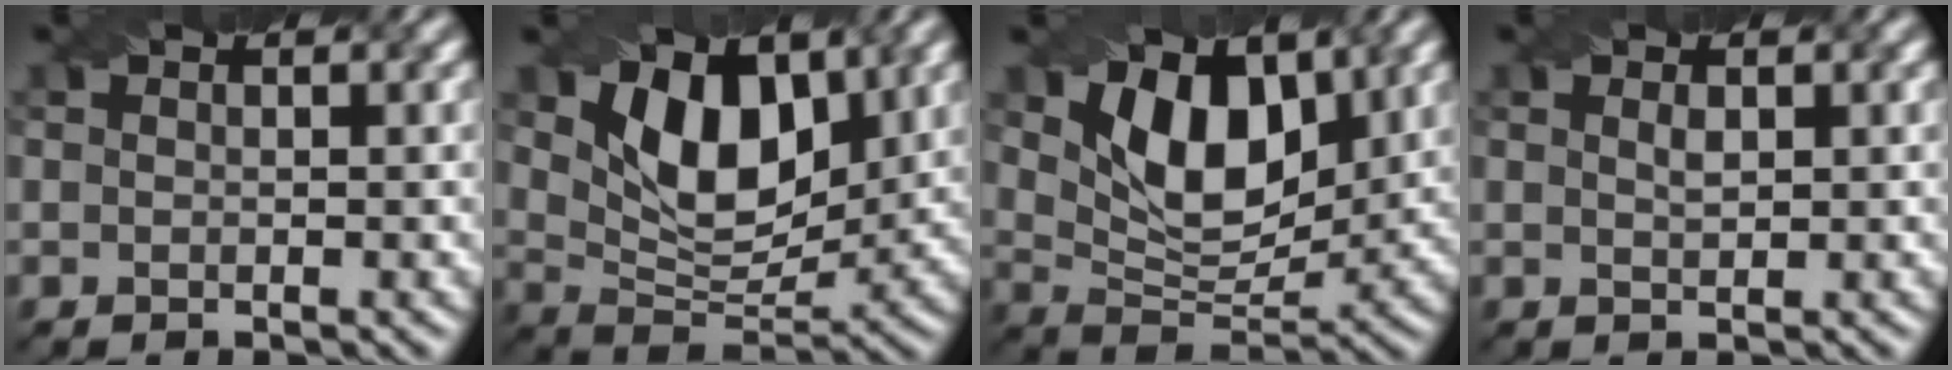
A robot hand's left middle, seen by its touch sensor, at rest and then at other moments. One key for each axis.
{"total": 7.8, "fx": 2.9, "fy": 4.6, "fz": 5.6, "tx": -0.103, "ty": -0.009, "tz": 0.050}
{"total": 8.0, "fx": 3.0, "fy": 4.7, "fz": 5.7, "tx": -0.105, "ty": -0.009, "tz": 0.052}
{"total": 0.9, "fx": 0.4, "fy": 0.3, "fz": 0.7, "tx": -0.015, "ty": 0.001, "tz": 0.009}